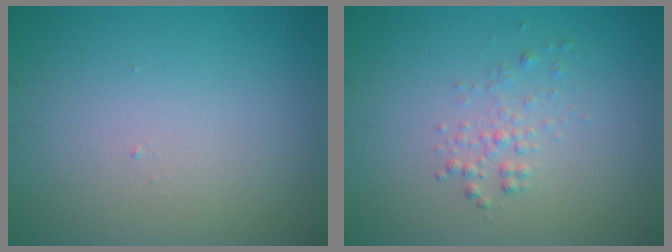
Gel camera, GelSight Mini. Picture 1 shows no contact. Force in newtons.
{"total": 1.4, "press": 1.4, "slide": 0.0}